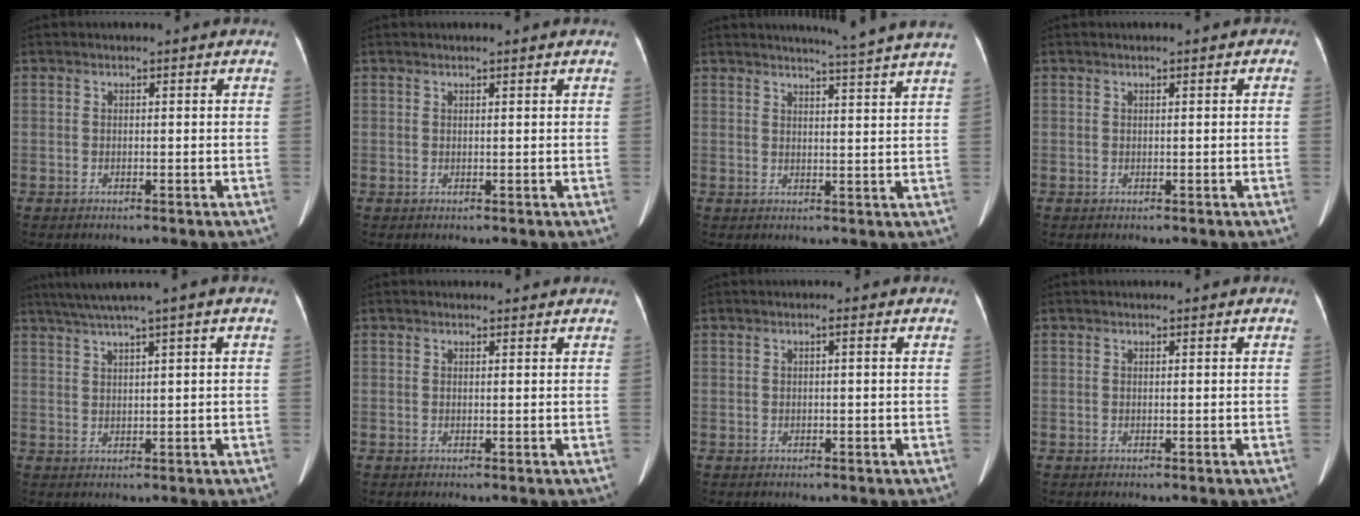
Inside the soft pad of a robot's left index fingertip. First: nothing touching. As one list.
[{"total": 1.1, "force": [0.9, -0.1, 0.6], "torque": [-0.009, 0.012, 0.018]}, {"total": 9.0, "force": [8.2, -2.0, 3.2], "torque": [-0.045, -0.026, 0.088]}, {"total": 0.6, "force": [0.2, 0.3, 0.5], "torque": [-0.002, 0.004, 0.001]}, {"total": 6.4, "force": [4.3, -1.1, 4.5], "torque": [-0.081, 0.024, 0.076]}, {"total": 2.0, "force": [2.0, 0.4, 0.2], "torque": [-0.010, 0.006, 0.022]}, {"total": 0.9, "force": [0.4, 0.0, 0.8], "torque": [-0.013, 0.004, 0.004]}, {"total": 0.8, "force": [0.7, 0.0, 0.2], "torque": [-0.004, 0.007, 0.011]}]